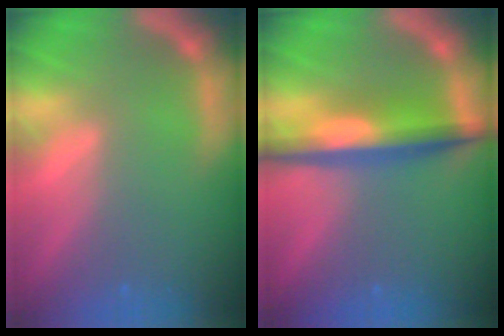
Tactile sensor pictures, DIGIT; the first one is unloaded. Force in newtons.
{"total": 6.0}